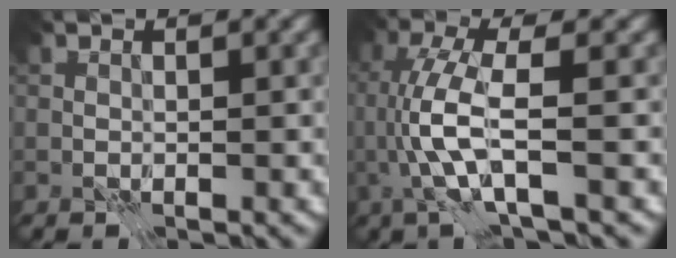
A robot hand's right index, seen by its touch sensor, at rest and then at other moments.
{"total": 5.3, "force": [-0.5, 1.0, 5.2], "torque": [-0.123, 0.005, -0.011]}